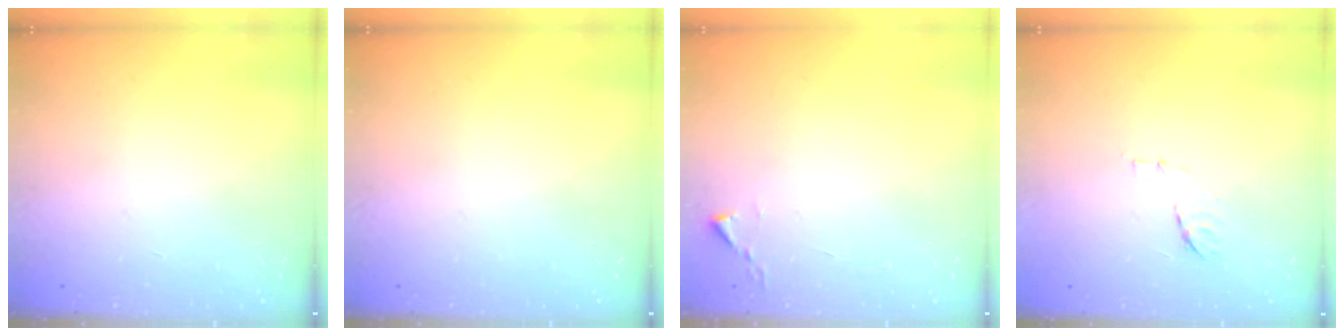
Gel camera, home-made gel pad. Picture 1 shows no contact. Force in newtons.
{"total": 0.0}
{"total": 2.4, "press": 2.4, "slide": 0.3}
{"total": 6.8, "press": 6.8, "slide": 0.5}